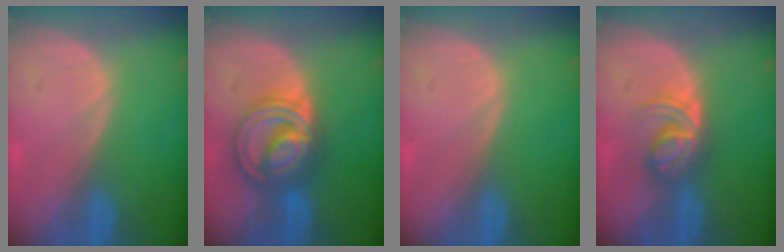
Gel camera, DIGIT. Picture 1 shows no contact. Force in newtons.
{"total": 8.3, "press": 8.3, "slide": 0.6}
{"total": 0.0}
{"total": 5.9, "press": 5.2, "slide": 2.9}